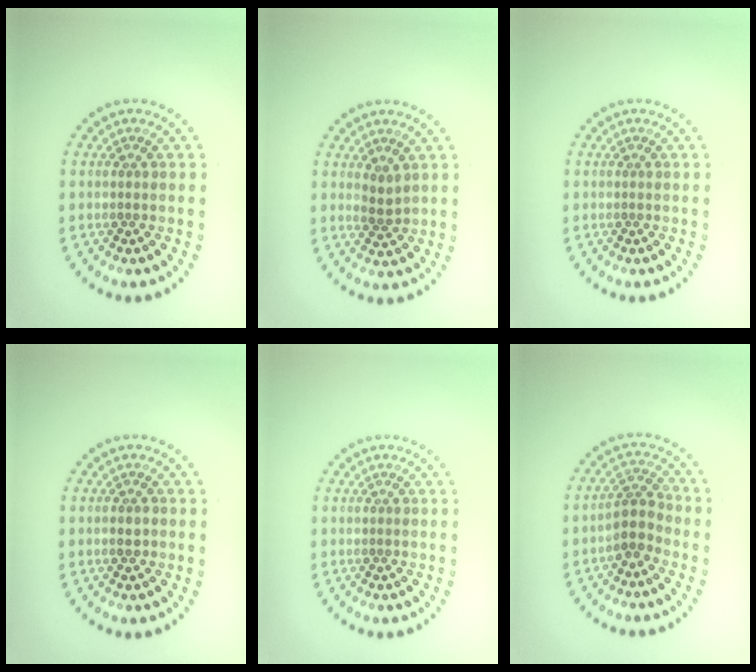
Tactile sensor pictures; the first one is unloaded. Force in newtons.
{"total": 1.5, "press": 1.4, "slide": 0.5}
{"total": 0.0}
{"total": 0.9, "press": 0.9, "slide": 0.2}
{"total": 0.0}
{"total": 2.5, "press": 2.0, "slide": 1.5}